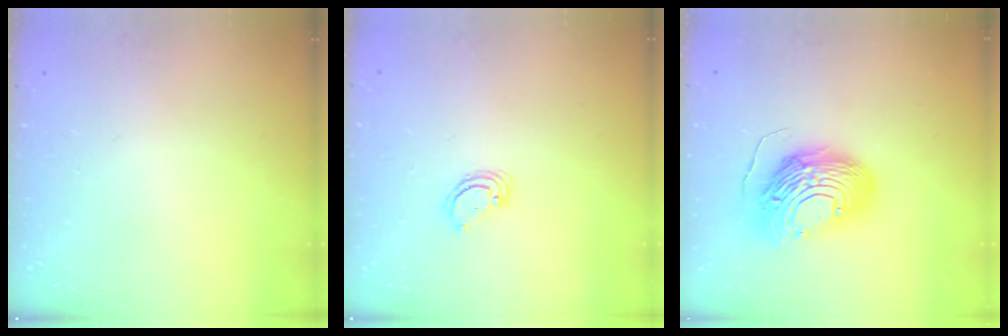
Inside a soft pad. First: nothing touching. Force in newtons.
{"total": 4.0, "press": 4.0, "slide": 0.2}
{"total": 16.2, "press": 16.2, "slide": 1.3}